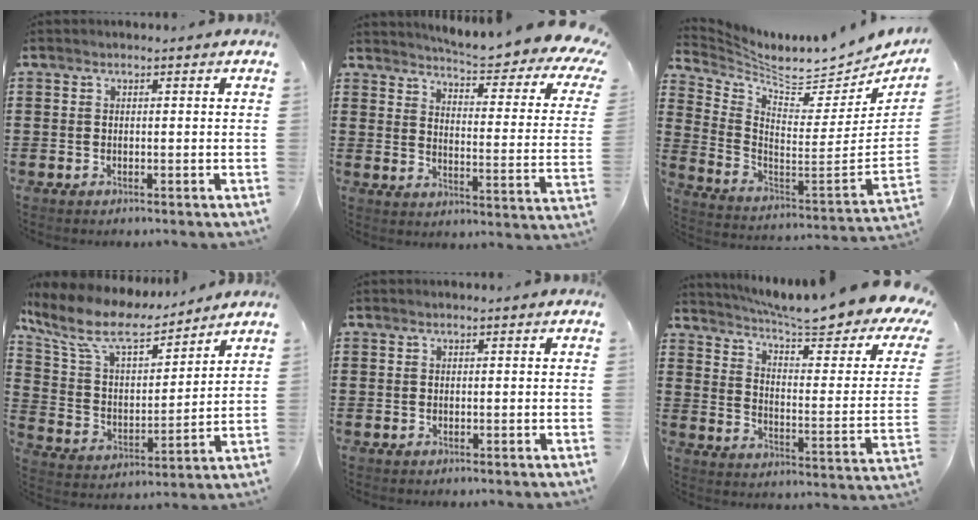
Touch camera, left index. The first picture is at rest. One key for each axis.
{"total": 5.1, "fx": 4.4, "fy": -0.1, "fz": 2.6, "tx": -0.058, "ty": -0.046, "tz": 0.066}
{"total": 6.0, "fx": 5.7, "fy": 1.0, "fz": 1.4, "tx": -0.059, "ty": -0.066, "tz": 0.094}
{"total": 9.6, "fx": 7.6, "fy": 3.0, "fz": 5.1, "tx": -0.132, "ty": -0.036, "tz": 0.130}
{"total": 0.0}
{"total": 7.9, "fx": 6.5, "fy": 1.0, "fz": 4.5, "tx": -0.091, "ty": -0.057, "tz": 0.104}